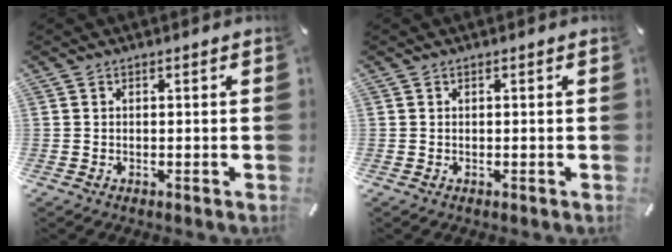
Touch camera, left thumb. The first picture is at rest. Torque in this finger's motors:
{"motor_torque": [-0.01, -0.01, -0.02, 0.03, 0.00]}